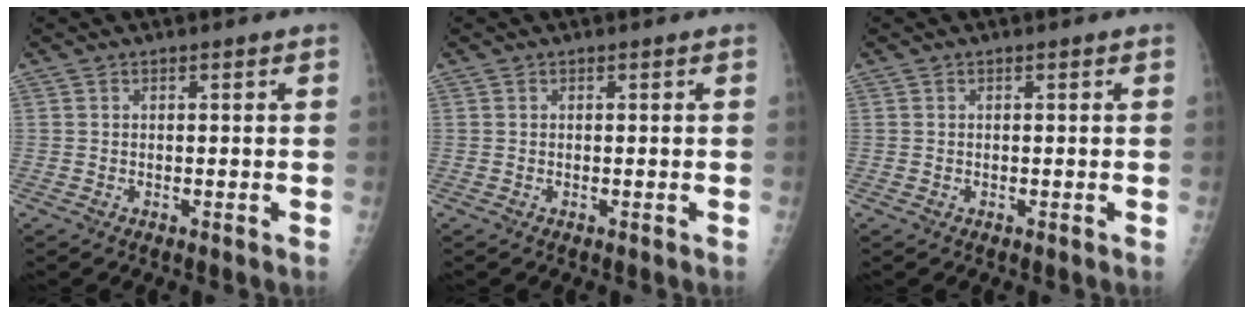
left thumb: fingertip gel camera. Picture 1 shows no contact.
{"total": 0.0}
{"total": 0.0}